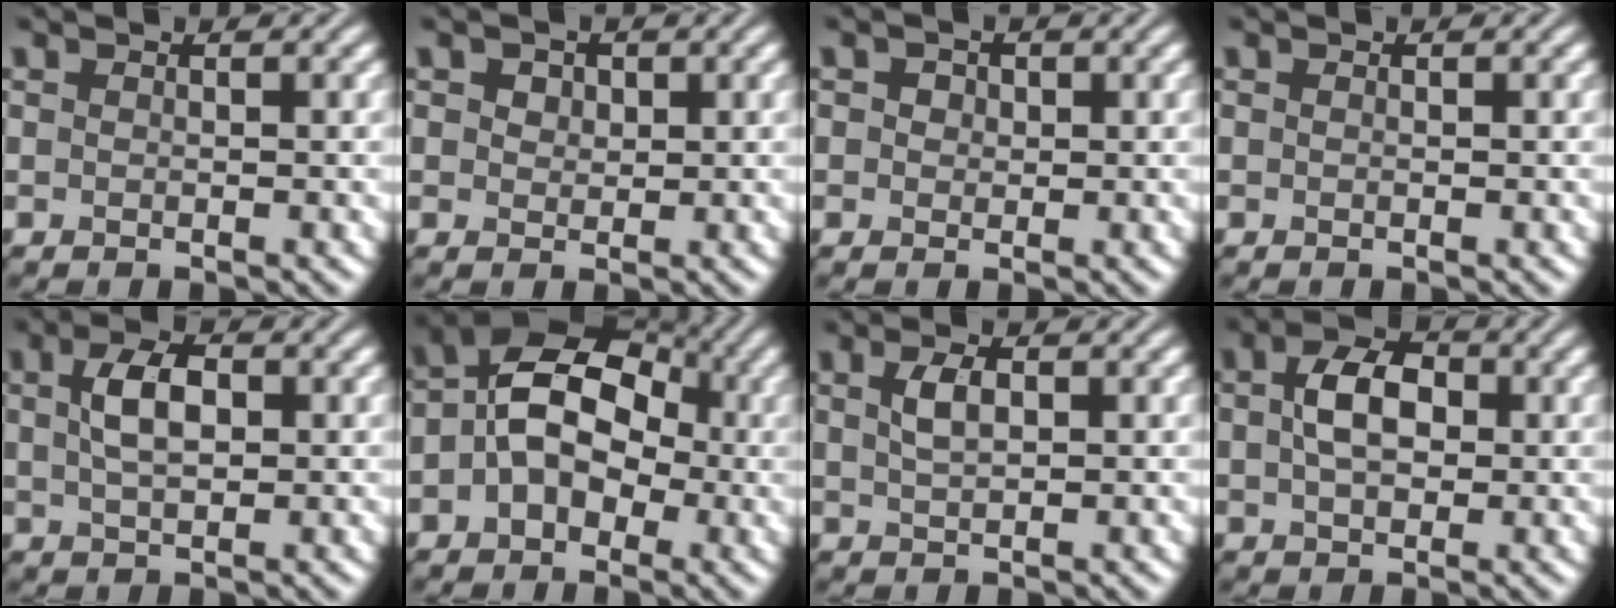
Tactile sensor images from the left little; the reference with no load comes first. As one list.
[{"total": 2.2, "force": [1.1, 1.5, 1.0], "torque": [-0.017, 0.009, 0.007]}, {"total": 1.5, "force": [0.5, 1.3, 0.7], "torque": [-0.007, 0.009, -0.004]}, {"total": 0.0}, {"total": 3.9, "force": [0.8, 2.2, 3.2], "torque": [-0.064, 0.005, 0.013]}, {"total": 9.0, "force": [-0.1, 6.3, 6.4], "torque": [-0.066, 0.032, -0.033]}, {"total": 2.1, "force": [0.6, 1.1, 1.7], "torque": [-0.039, 0.002, 0.013]}, {"total": 4.7, "force": [0.6, 3.1, 3.5], "torque": [-0.065, 0.006, 0.002]}]